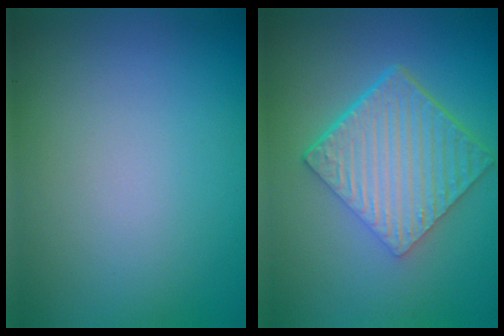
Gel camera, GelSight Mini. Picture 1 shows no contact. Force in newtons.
{"total": 7.0, "press": 4.6, "slide": 5.2}